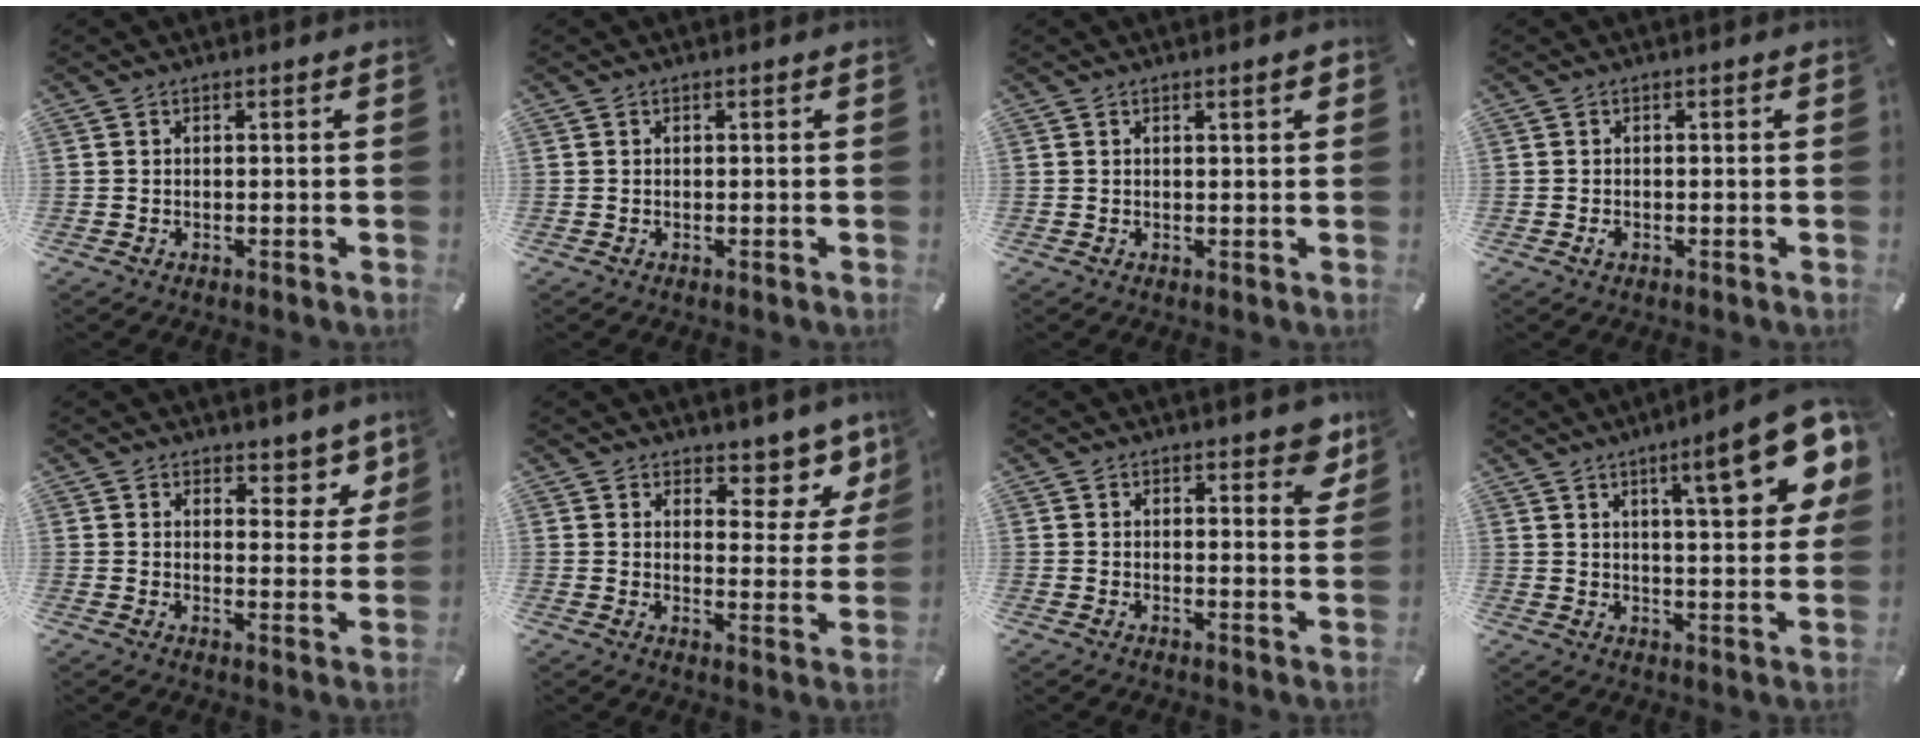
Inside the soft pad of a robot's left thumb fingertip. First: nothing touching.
{"total": 0.0}
{"total": 2.0, "force": [0.9, 0.3, 1.7], "torque": [-0.035, 0.003, 0.014]}
{"total": 1.1, "force": [-0.3, 0.6, 0.8], "torque": [-0.015, 0.000, -0.006]}
{"total": 6.4, "force": [4.8, 3.7, 1.9], "torque": [0.000, -0.043, 0.081]}
{"total": 8.6, "force": [7.1, 4.1, 2.4], "torque": [-0.009, -0.070, 0.122]}
{"total": 5.7, "force": [3.9, 2.5, 3.2], "torque": [-0.026, -0.028, 0.062]}
{"total": 17.5, "force": [8.3, 4.4, 14.7], "torque": [-0.207, -0.038, 0.122]}